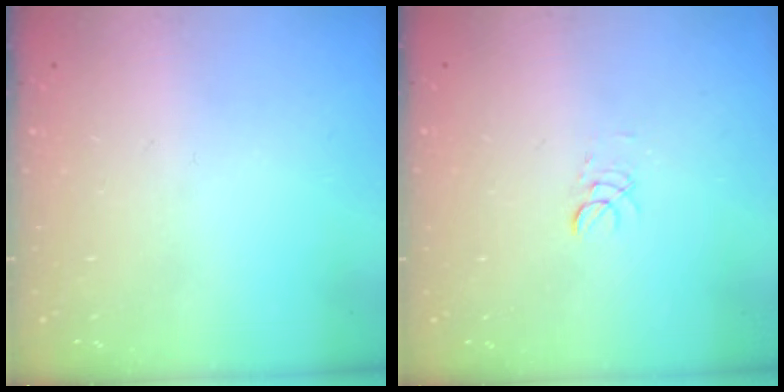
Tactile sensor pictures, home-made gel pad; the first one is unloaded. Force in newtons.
{"total": 2.9, "press": 2.8, "slide": 0.3}